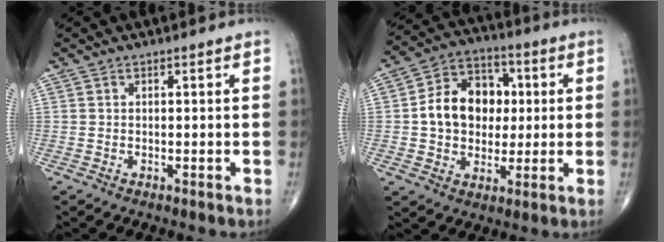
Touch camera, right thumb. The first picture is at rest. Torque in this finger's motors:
{"motor_torque": [0.10, 0.16, 0.40, -0.06, 0.19]}